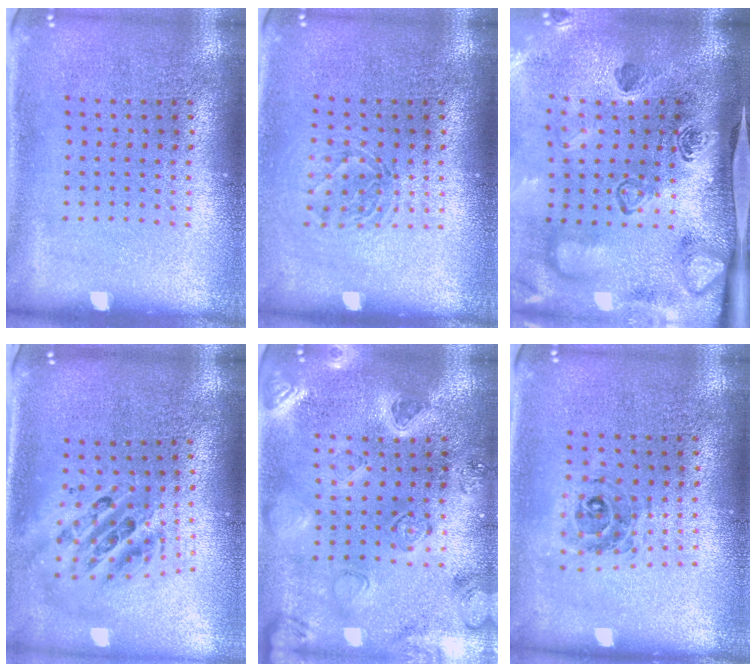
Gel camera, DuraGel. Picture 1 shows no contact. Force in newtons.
{"total": 1.3, "press": 1.1, "slide": 0.6}
{"total": 4.9, "press": 3.3, "slide": 3.6}
{"total": 2.2, "press": 1.7, "slide": 1.4}
{"total": 2.3, "press": 2.3, "slide": 0.1}
{"total": 0.7, "press": 0.7, "slide": 0.2}